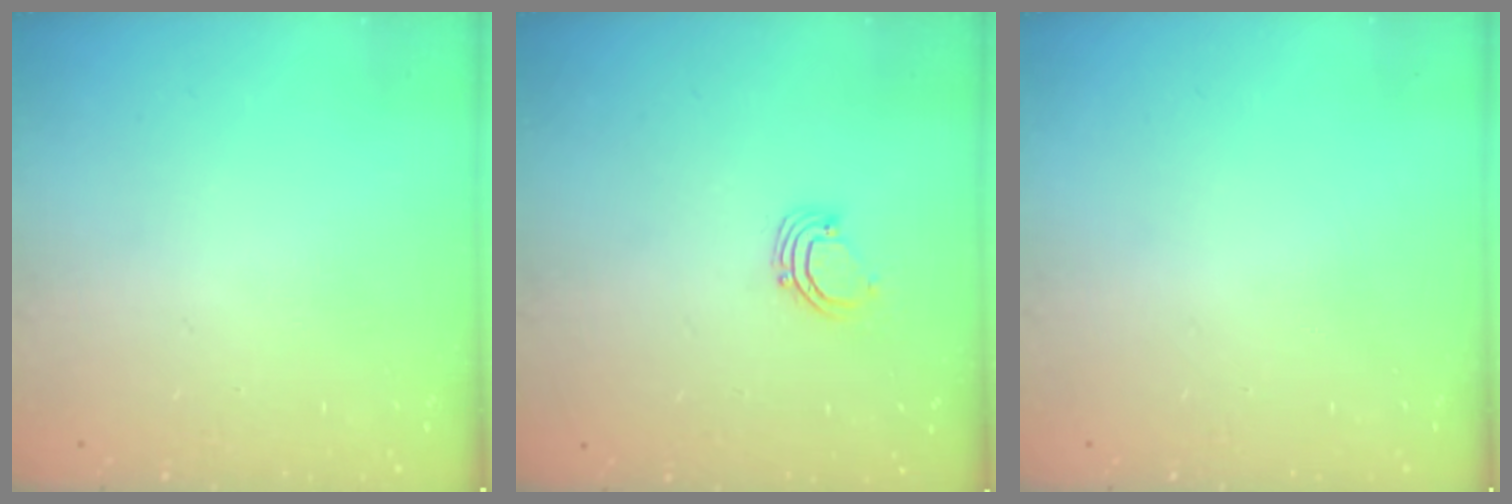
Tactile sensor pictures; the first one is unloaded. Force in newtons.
{"total": 2.7, "press": 2.7, "slide": 0.2}
{"total": 0.0}